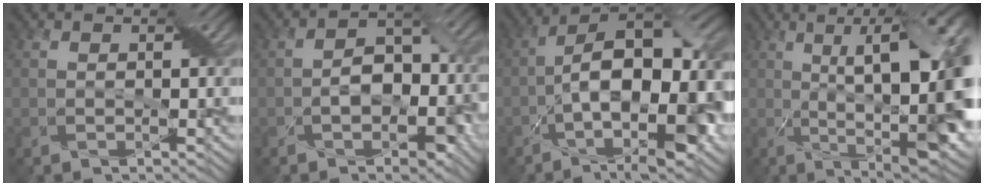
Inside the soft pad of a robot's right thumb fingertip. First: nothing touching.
{"total": 6.7, "force": [-2.3, 4.3, 4.5], "torque": [-0.065, -0.003, -0.039]}
{"total": 17.0, "force": [-4.2, 8.2, 14.2], "torque": [-0.214, -0.003, -0.063]}
{"total": 19.3, "force": [0.8, 6.6, 18.1], "torque": [-0.240, 0.023, 0.013]}